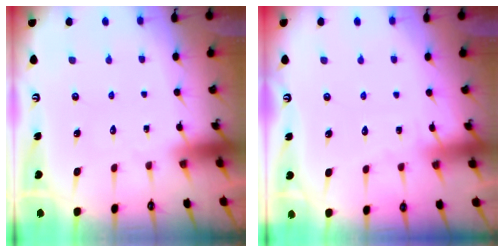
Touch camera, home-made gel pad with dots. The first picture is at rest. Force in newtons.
{"total": 3.4, "press": 3.3, "slide": 0.4}